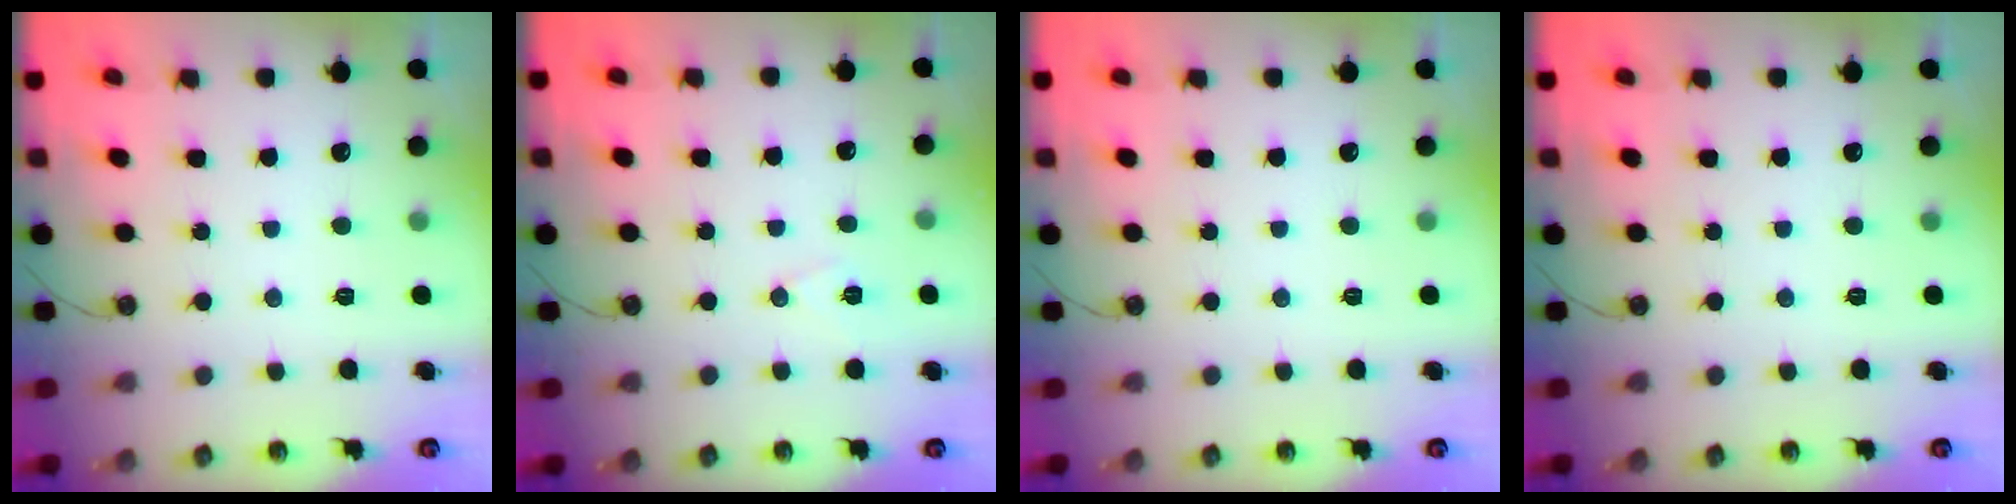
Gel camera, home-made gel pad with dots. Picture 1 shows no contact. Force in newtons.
{"total": 6.8, "press": 5.1, "slide": 4.5}
{"total": 0.0}
{"total": 0.0}